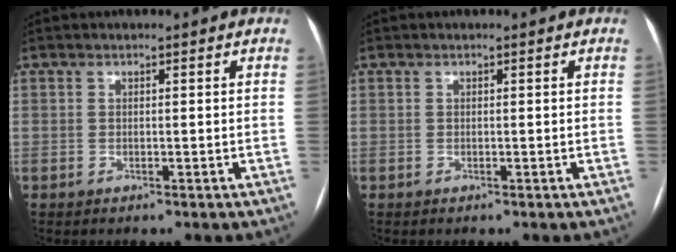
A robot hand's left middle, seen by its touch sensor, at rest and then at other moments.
{"total": 0.0}